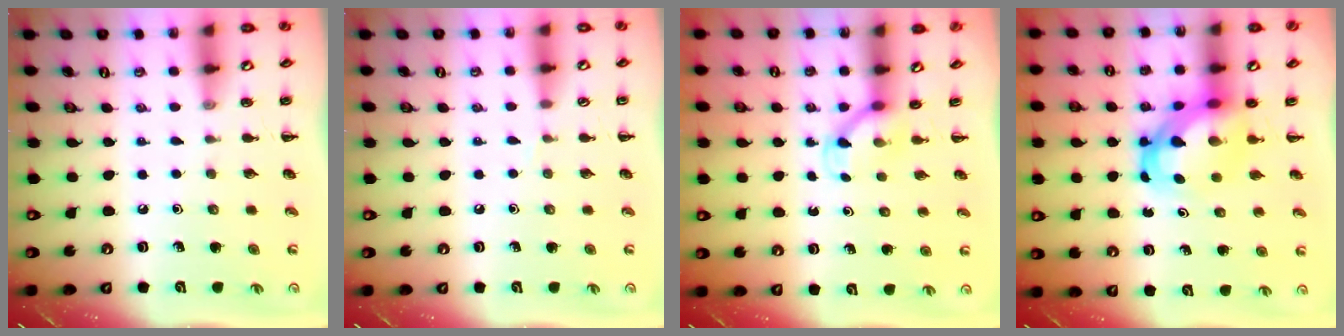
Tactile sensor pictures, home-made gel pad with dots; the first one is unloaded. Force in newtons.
{"total": 3.0, "press": 2.8, "slide": 1.0}
{"total": 3.5, "press": 3.3, "slide": 1.2}
{"total": 5.8, "press": 5.7, "slide": 1.4}